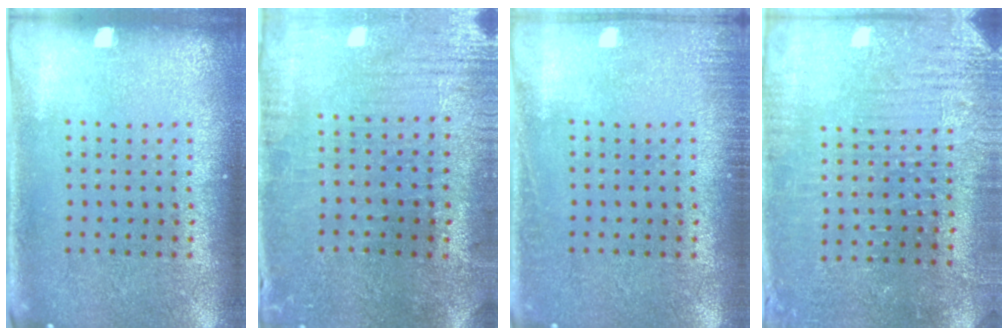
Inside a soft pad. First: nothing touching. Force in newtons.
{"total": 0.5, "press": 0.3, "slide": 0.4}
{"total": 1.3, "press": 1.3, "slide": 0.3}
{"total": 3.0, "press": 2.9, "slide": 0.6}